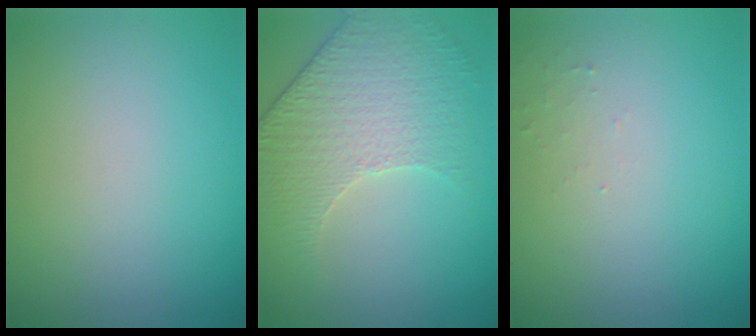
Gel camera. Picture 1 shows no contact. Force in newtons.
{"total": 4.3, "press": 4.0, "slide": 1.5}
{"total": 0.7, "press": 0.7, "slide": 0.2}